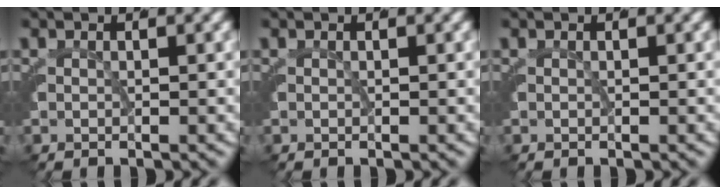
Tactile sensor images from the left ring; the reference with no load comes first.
{"total": 0.0}
{"total": 0.0}